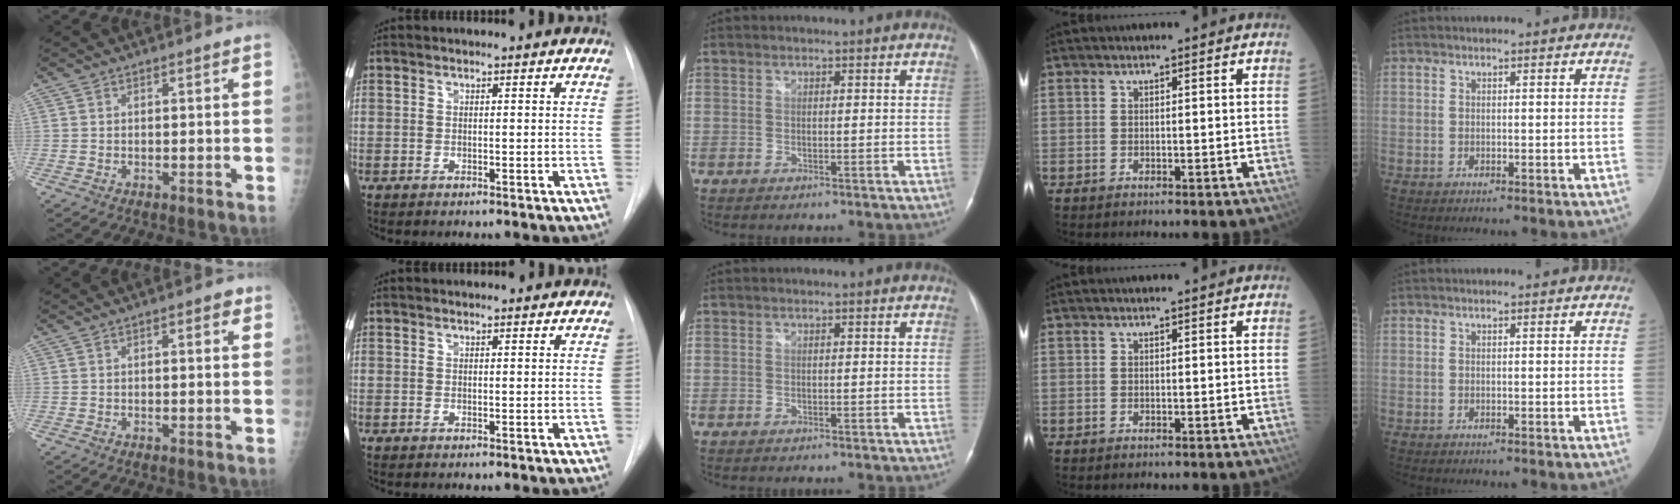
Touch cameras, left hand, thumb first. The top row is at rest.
{"thumb": {"total": 2.7, "force": [0.9, 1.1, 2.3], "torque": [-0.026, 0.004, 0.006]}, "index": {"total": 0.9, "force": [0.8, 0.3, 0.1], "torque": [-0.008, 0.003, 0.008]}}